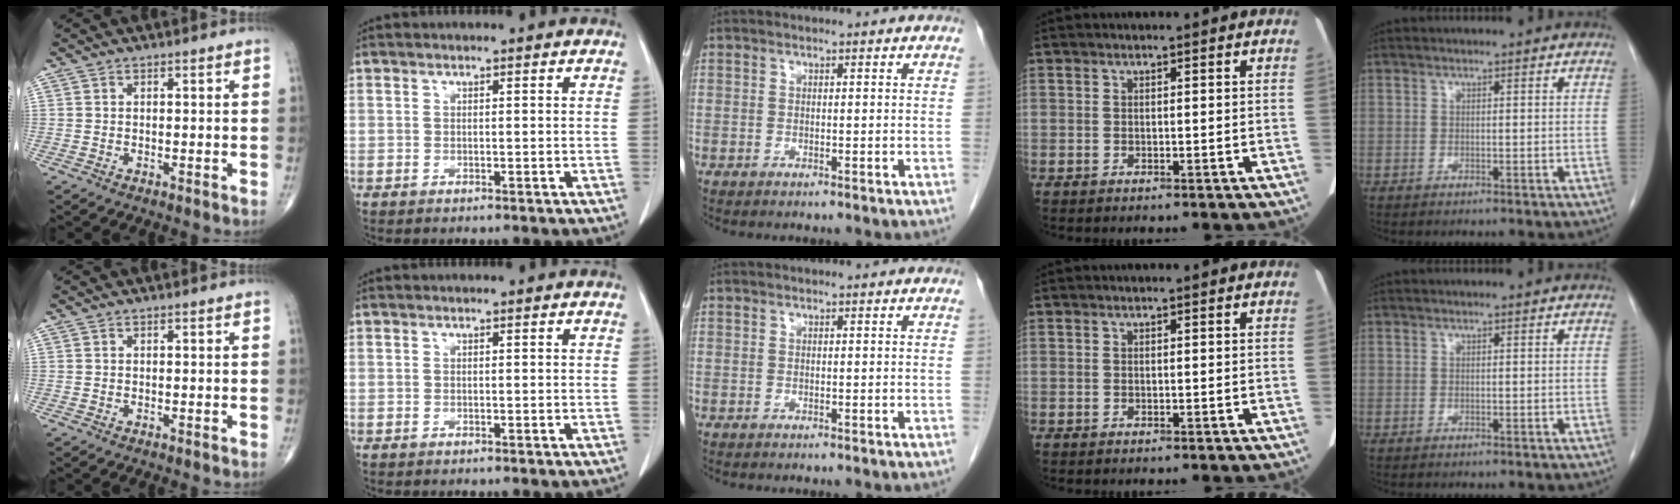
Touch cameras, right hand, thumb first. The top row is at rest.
{}